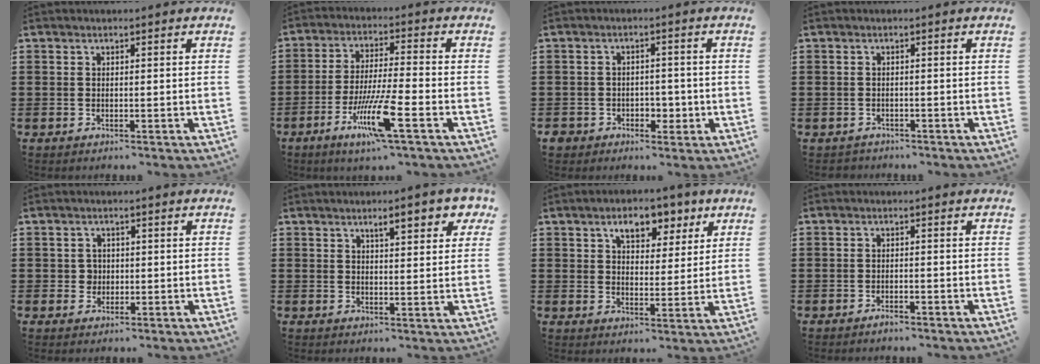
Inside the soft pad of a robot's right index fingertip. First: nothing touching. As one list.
[{"total": 10.0, "force": [-4.9, 1.0, 8.6], "torque": [-0.177, -0.010, -0.094]}, {"total": 3.4, "force": [-1.3, 2.9, 1.2], "torque": [-0.032, 0.006, -0.028]}, {"total": 1.0, "force": [-0.9, 0.4, -0.1], "torque": [-0.002, 0.003, -0.022]}, {"total": 1.9, "force": [-0.1, 1.8, 0.6], "torque": [-0.018, 0.008, -0.003]}, {"total": 4.8, "force": [3.0, 1.2, 3.6], "torque": [-0.053, -0.002, 0.045]}, {"total": 6.2, "force": [4.1, 3.4, 3.3], "torque": [-0.060, 0.000, 0.066]}, {"total": 1.2, "force": [-1.1, 0.2, 0.4], "torque": [-0.012, -0.004, -0.020]}]